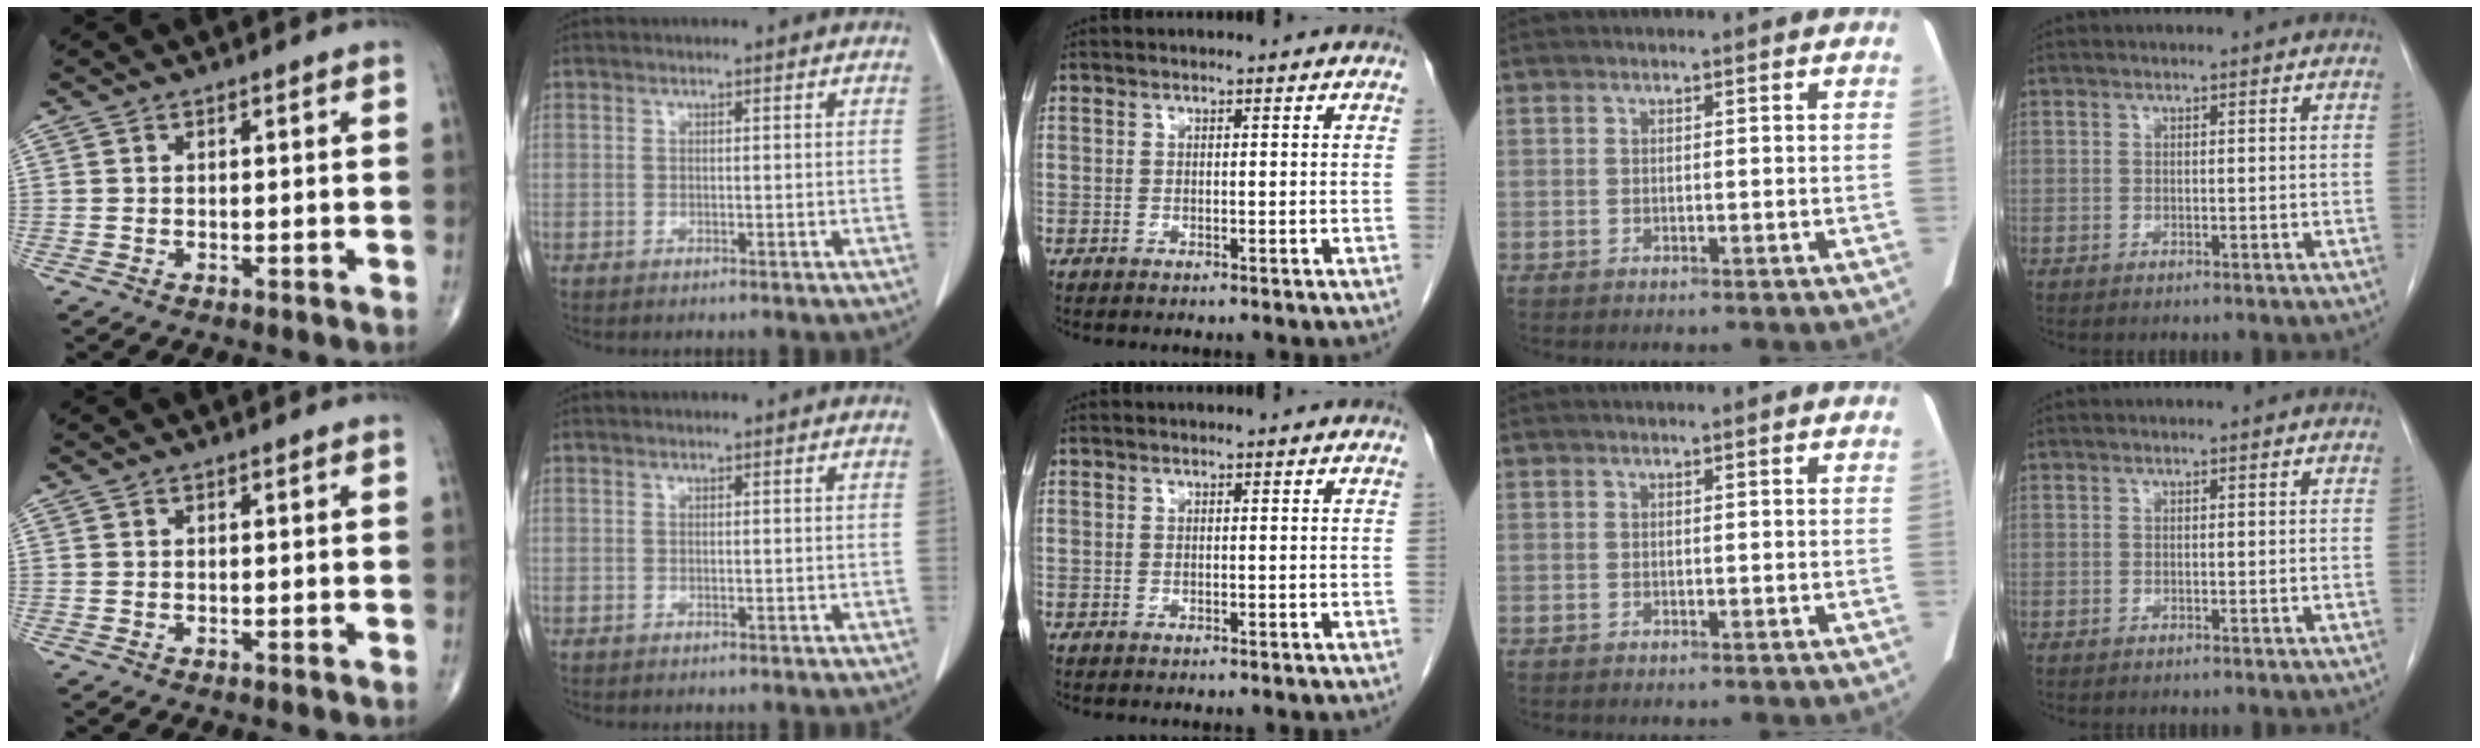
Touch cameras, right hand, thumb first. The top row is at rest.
{}